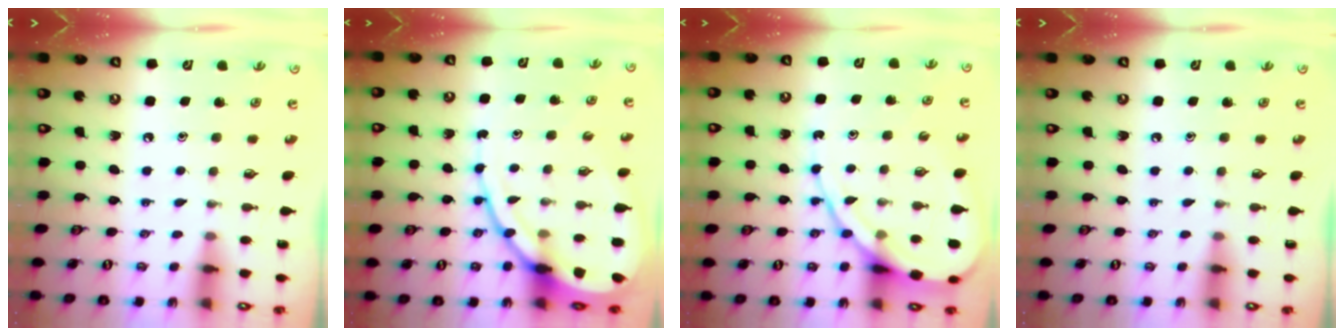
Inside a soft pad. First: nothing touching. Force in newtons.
{"total": 13.8, "press": 13.7, "slide": 1.3}
{"total": 12.6, "press": 12.6, "slide": 1.5}
{"total": 0.0}